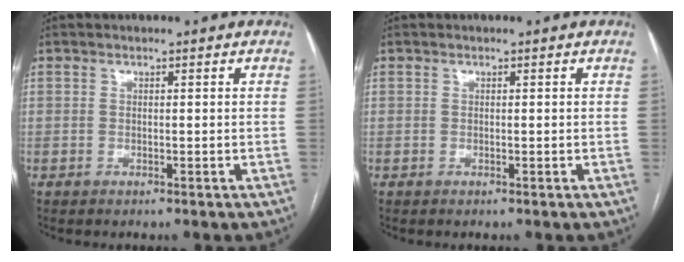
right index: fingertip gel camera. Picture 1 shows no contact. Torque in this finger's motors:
{"motor_torque": [0.01, 0.00, 0.00, 0.00]}